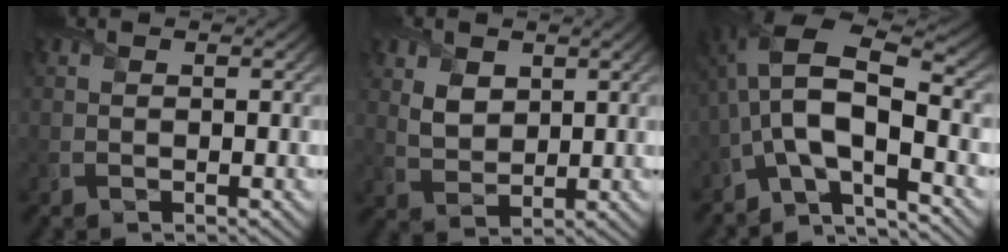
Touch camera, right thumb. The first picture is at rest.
{"total": 3.8, "force": [1.8, 2.6, 2.1], "torque": [-0.052, -0.005, 0.037]}
{"total": 11.8, "force": [-3.8, 5.1, 9.9], "torque": [-0.190, 0.009, -0.079]}